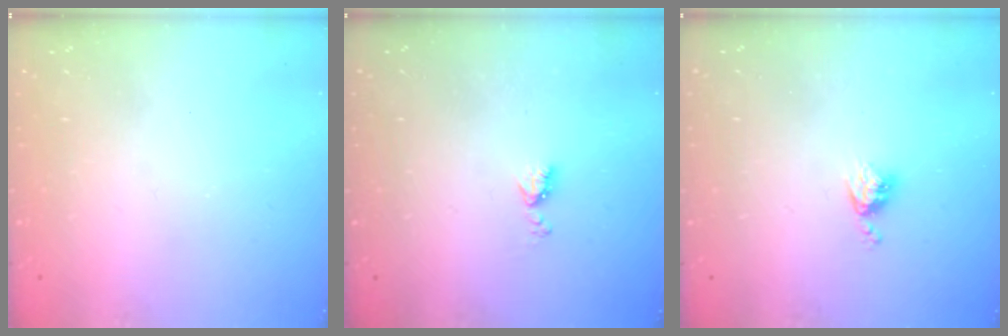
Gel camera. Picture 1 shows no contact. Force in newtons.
{"total": 5.6, "press": 5.5, "slide": 0.8}
{"total": 3.6, "press": 3.6, "slide": 0.4}